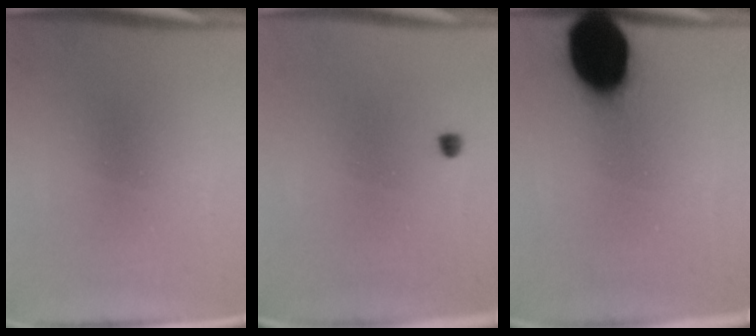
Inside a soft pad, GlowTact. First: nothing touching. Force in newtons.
{"total": 1.0}
{"total": 20.1}